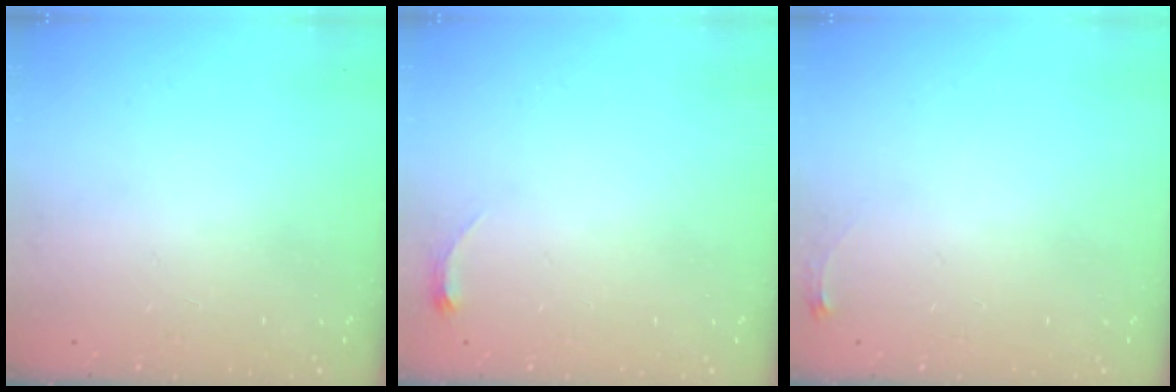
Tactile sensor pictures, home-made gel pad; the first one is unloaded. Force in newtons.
{"total": 3.3, "press": 3.3, "slide": 0.6}
{"total": 3.6, "press": 3.5, "slide": 0.4}